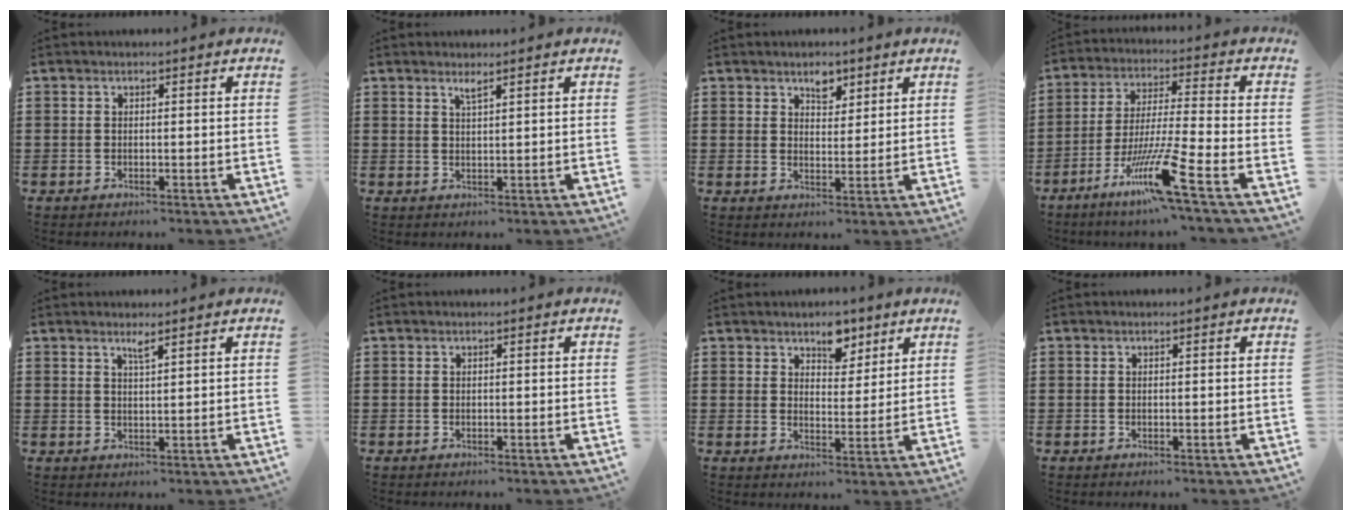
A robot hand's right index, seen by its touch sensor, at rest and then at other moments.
{"total": 1.4, "force": [1.1, 0.0, 0.8], "torque": [-0.017, 0.000, 0.019]}
{"total": 3.7, "force": [2.7, 1.9, 1.6], "torque": [-0.022, 0.000, 0.046]}
{"total": 11.5, "force": [-6.6, 0.0, 9.4], "torque": [-0.200, -0.013, -0.129]}
{"total": 1.7, "force": [1.3, 0.0, 1.1], "torque": [-0.023, -0.002, 0.023]}
{"total": 0.0}
{"total": 5.5, "force": [4.0, 3.1, 2.2], "torque": [-0.027, -0.003, 0.067]}
{"total": 0.0}